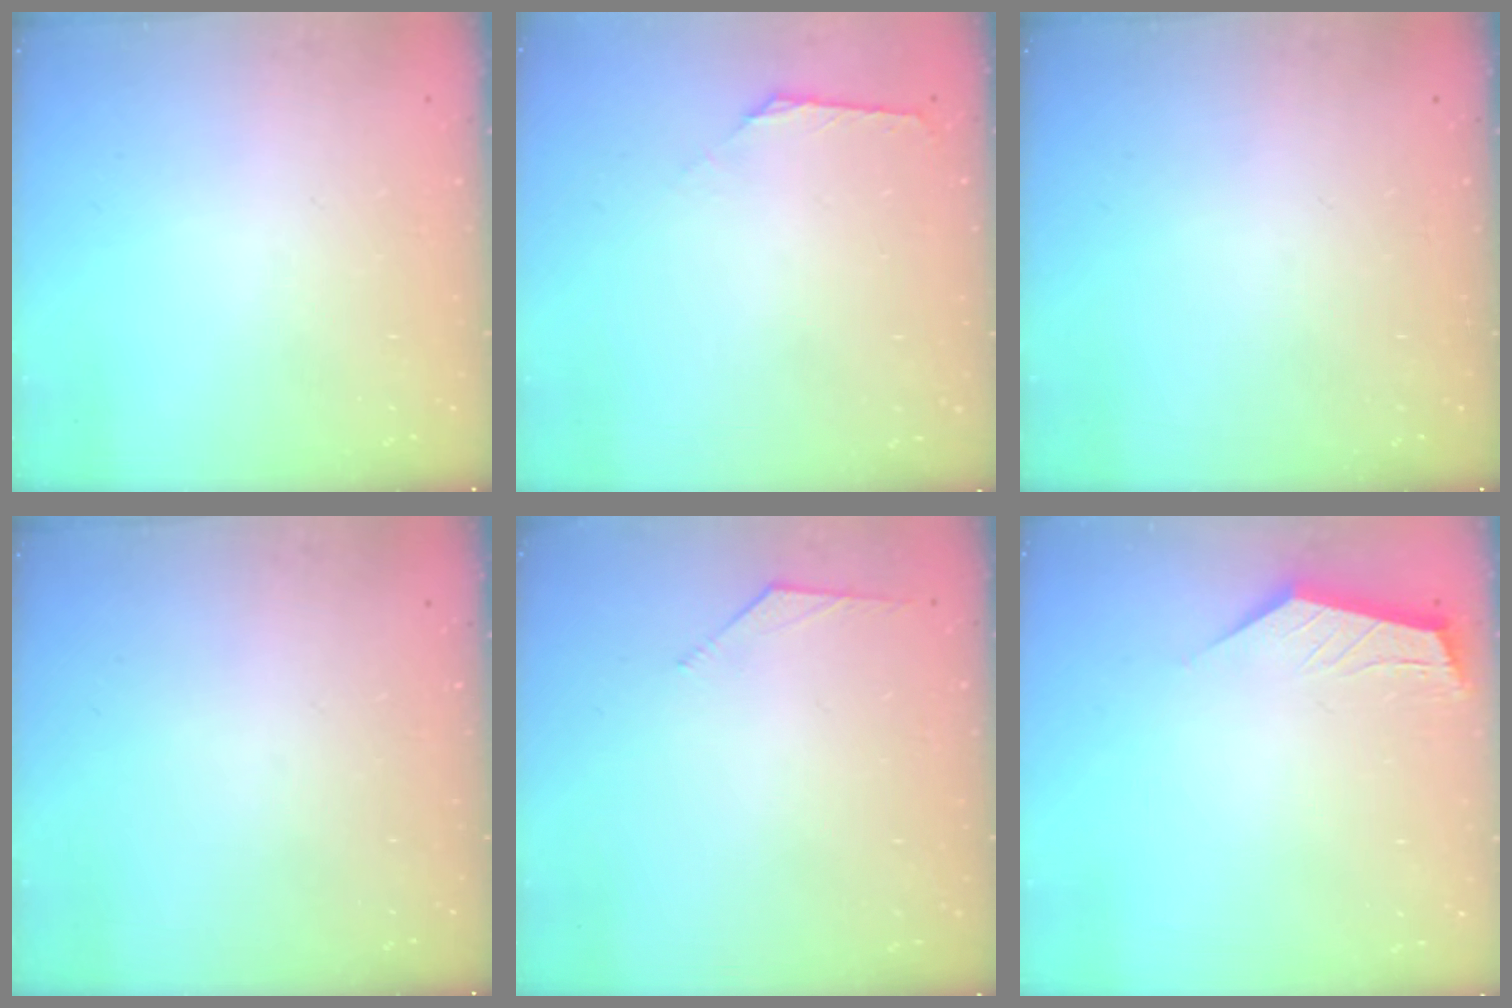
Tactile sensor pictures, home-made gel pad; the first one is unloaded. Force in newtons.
{"total": 1.7, "press": 1.6, "slide": 0.6}
{"total": 0.0}
{"total": 0.0}
{"total": 2.5, "press": 2.4, "slide": 0.7}
{"total": 2.6, "press": 2.6, "slide": 0.4}